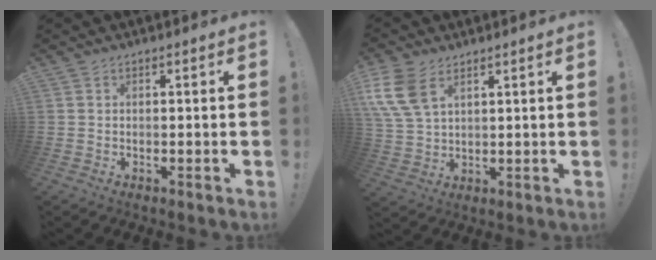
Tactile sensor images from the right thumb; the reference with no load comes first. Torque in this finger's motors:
{"motor_torque": [0.73, 0.63, 0.51, -0.21, 0.05]}